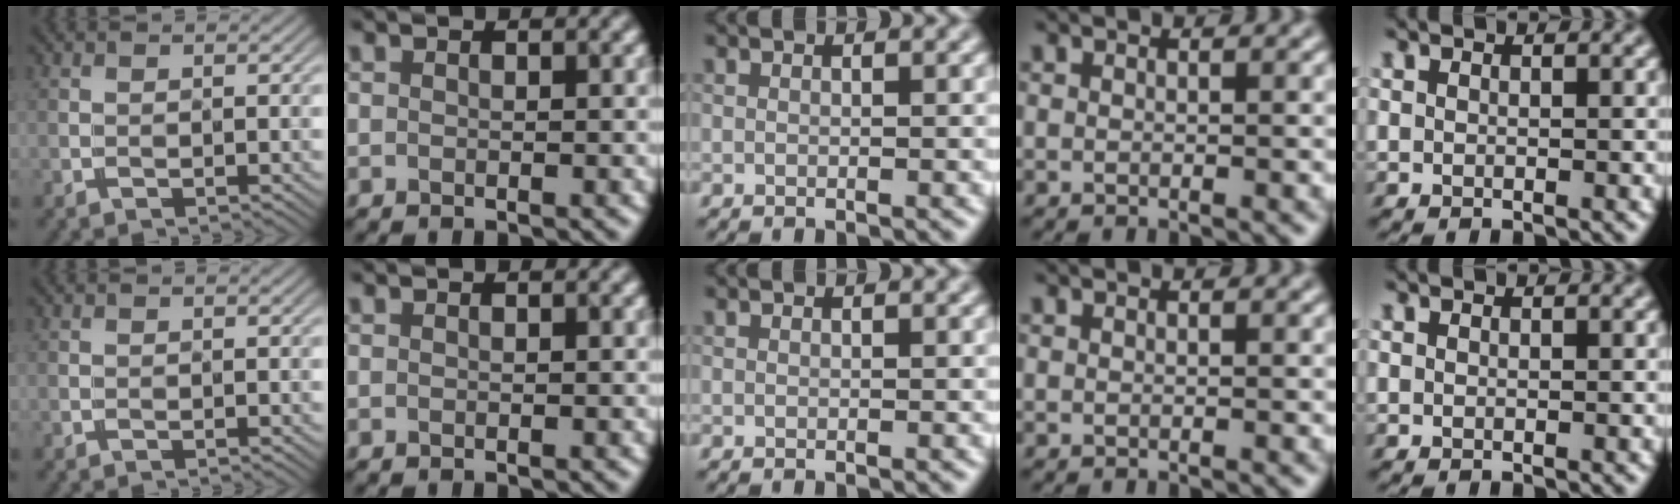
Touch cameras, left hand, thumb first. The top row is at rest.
{}